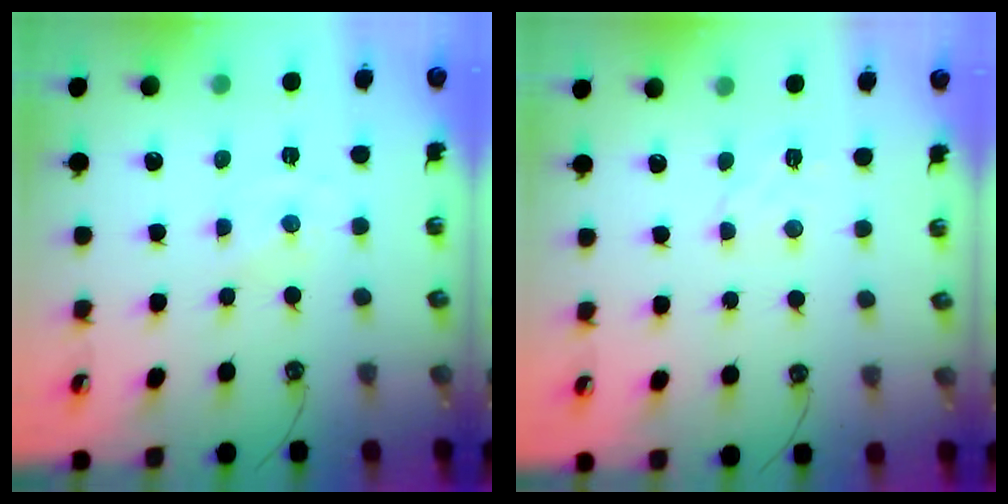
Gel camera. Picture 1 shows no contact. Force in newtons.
{"total": 4.7, "press": 4.6, "slide": 0.6}